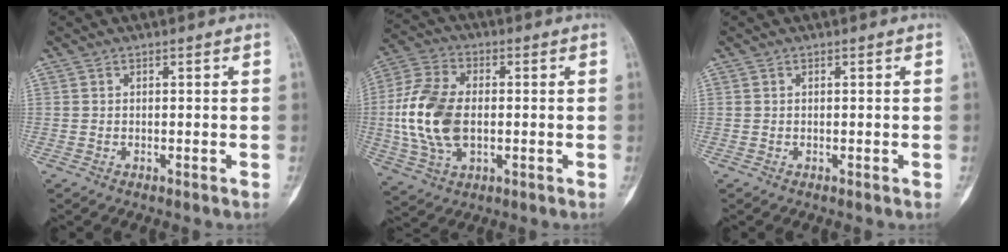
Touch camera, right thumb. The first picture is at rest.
{"total": 14.7, "force": [-0.5, 9.0, 11.7], "torque": [-0.247, 0.008, -0.009]}
{"total": 0.0}